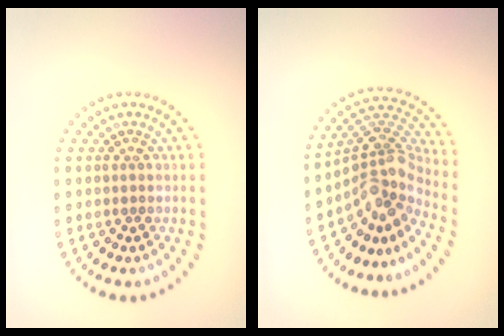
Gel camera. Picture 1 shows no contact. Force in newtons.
{"total": 4.5, "press": 3.0, "slide": 3.3}